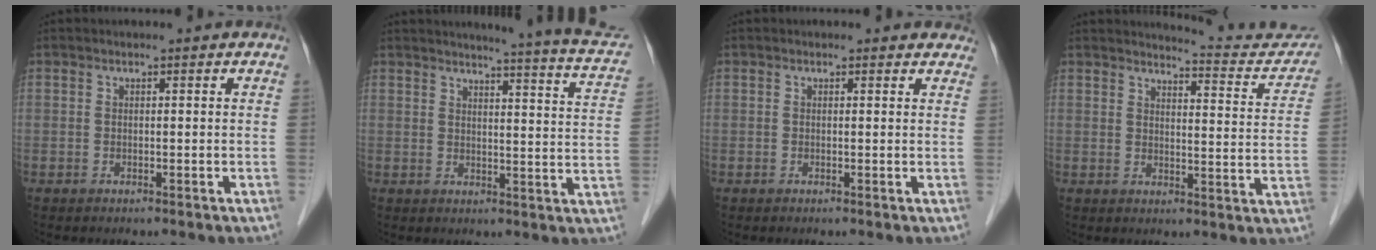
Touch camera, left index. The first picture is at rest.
{"total": 15.6, "force": [14.1, 0.5, 6.8], "torque": [-0.079, -0.056, 0.140]}
{"total": 2.7, "force": [2.3, 1.5, 0.3], "torque": [0.012, -0.004, 0.006]}
{"total": 12.0, "force": [11.8, 1.4, 1.7], "torque": [-0.001, -0.052, 0.118]}